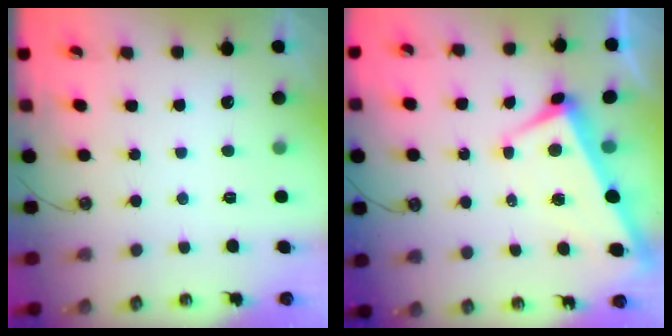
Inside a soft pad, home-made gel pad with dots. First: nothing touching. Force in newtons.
{"total": 1.7, "press": 1.4, "slide": 0.9}